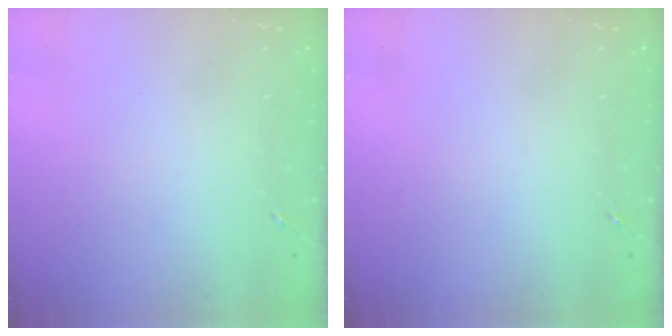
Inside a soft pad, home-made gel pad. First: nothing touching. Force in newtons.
{"total": 0.0}